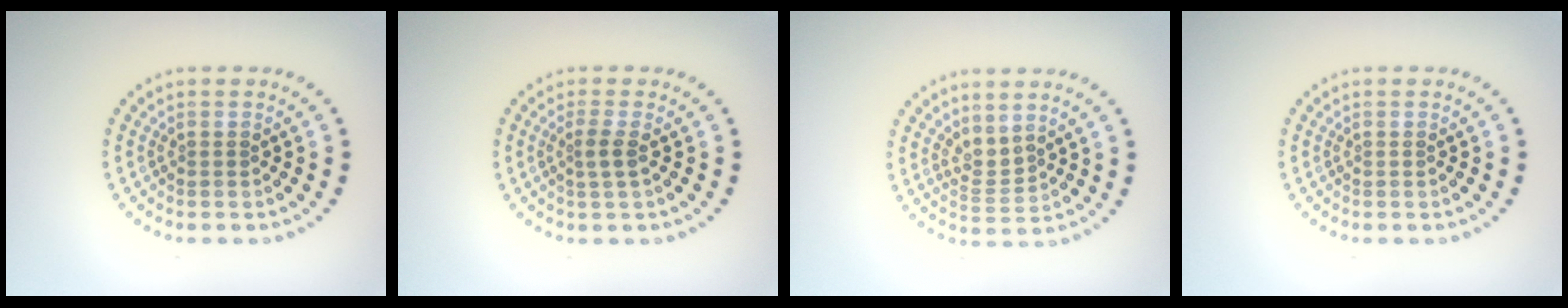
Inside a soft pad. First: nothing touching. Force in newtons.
{"total": 1.4, "press": 1.1, "slide": 0.9}
{"total": 2.0, "press": 1.4, "slide": 1.4}
{"total": 0.0}